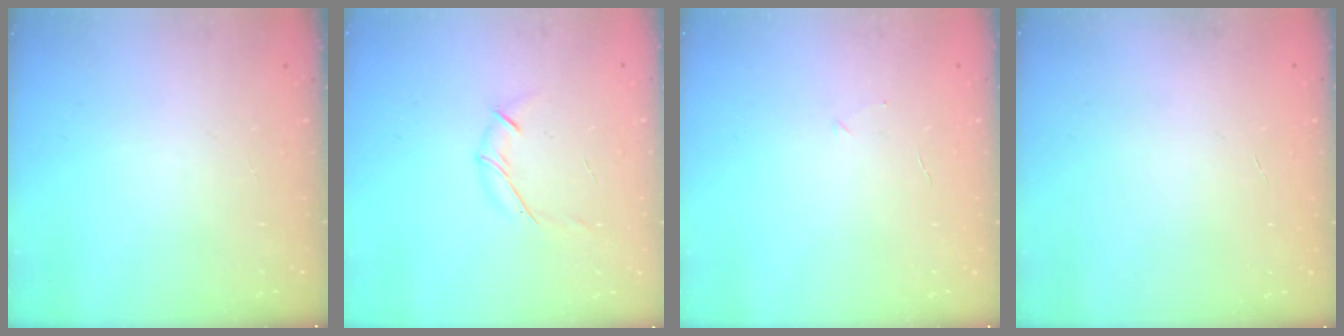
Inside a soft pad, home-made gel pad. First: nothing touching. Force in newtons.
{"total": 6.7, "press": 6.5, "slide": 1.6}
{"total": 2.5, "press": 2.3, "slide": 0.8}
{"total": 0.0}